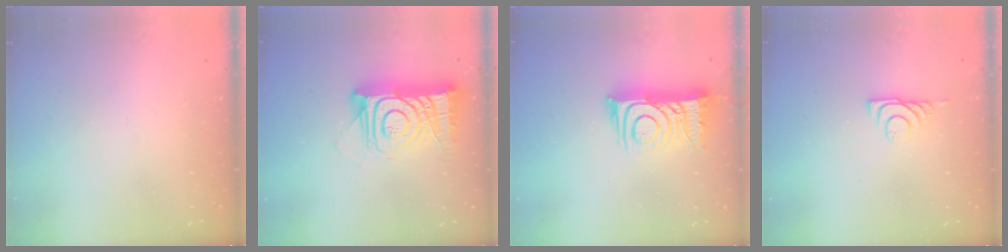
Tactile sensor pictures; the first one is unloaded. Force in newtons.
{"total": 17.6, "press": 17.5, "slide": 1.5}
{"total": 14.0, "press": 14.0, "slide": 1.0}
{"total": 5.8, "press": 5.7, "slide": 0.8}